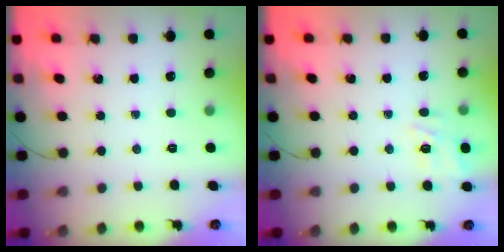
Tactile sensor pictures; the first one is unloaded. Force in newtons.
{"total": 5.5, "press": 5.4, "slide": 1.3}